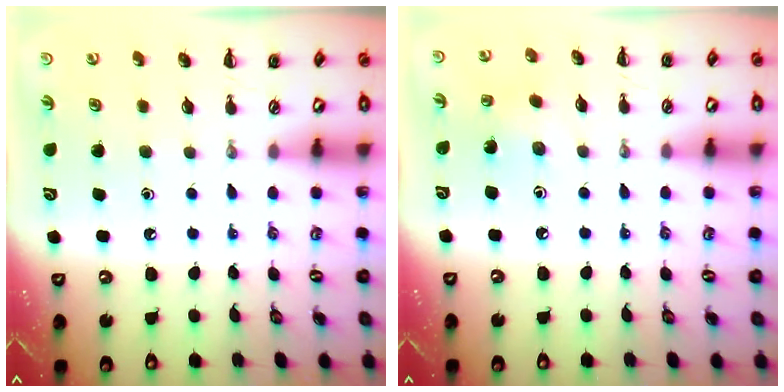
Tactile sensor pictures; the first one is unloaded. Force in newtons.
{"total": 1.5, "press": 1.4, "slide": 0.6}